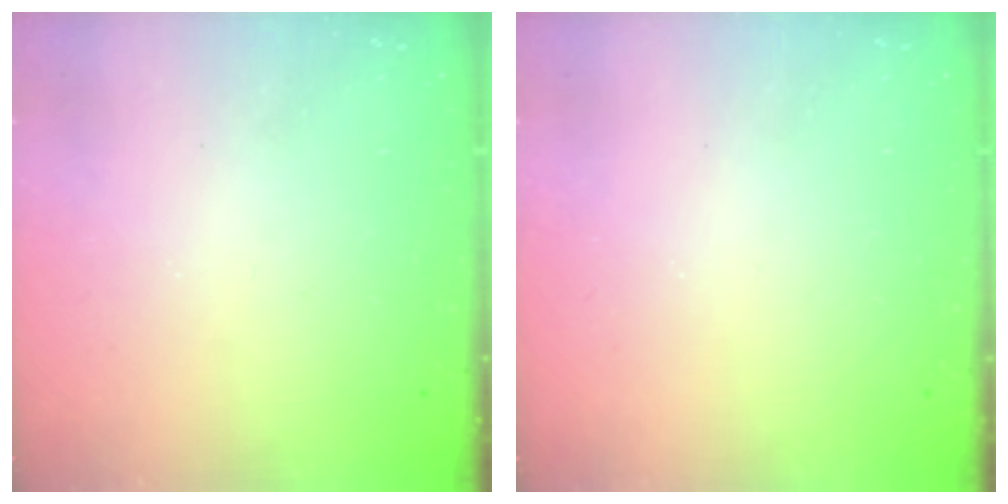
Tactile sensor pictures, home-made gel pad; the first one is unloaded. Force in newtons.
{"total": 0.0}